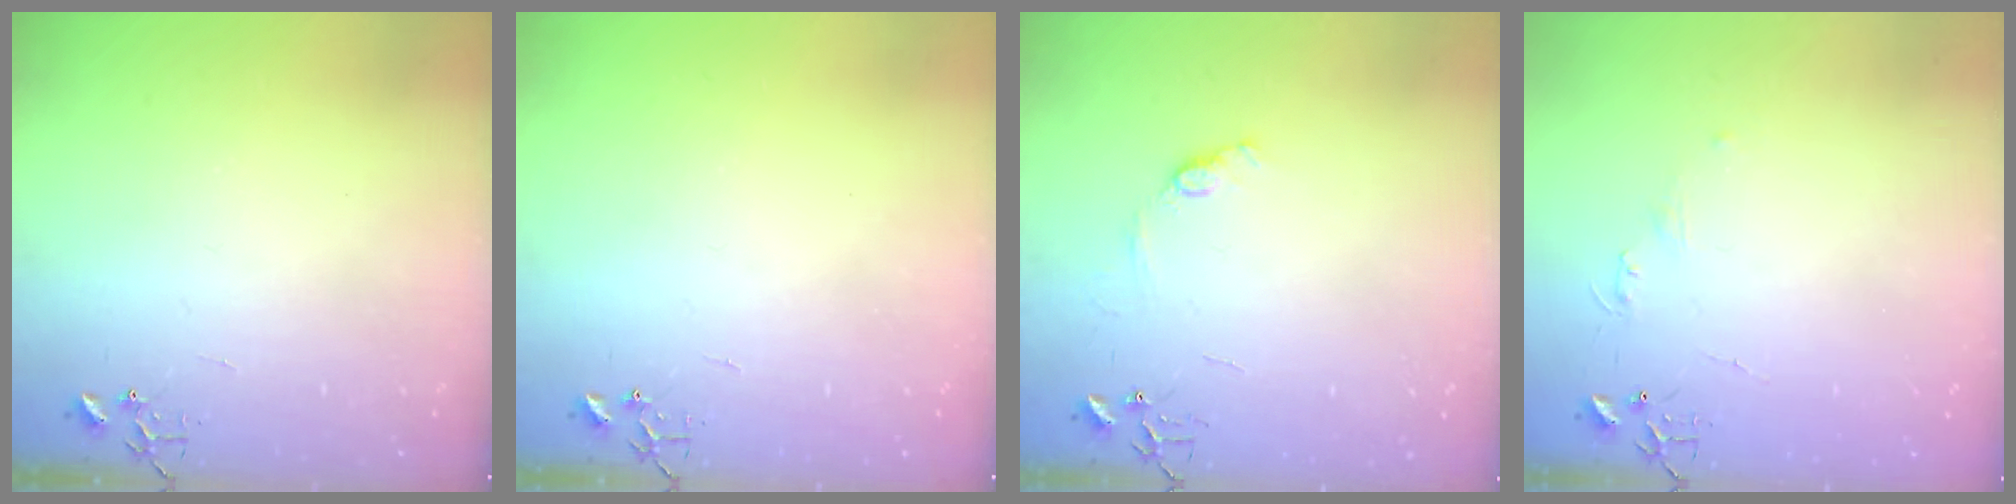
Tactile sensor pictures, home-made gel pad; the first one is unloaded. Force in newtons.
{"total": 0.0}
{"total": 7.2, "press": 7.1, "slide": 0.8}
{"total": 4.0, "press": 3.9, "slide": 0.6}